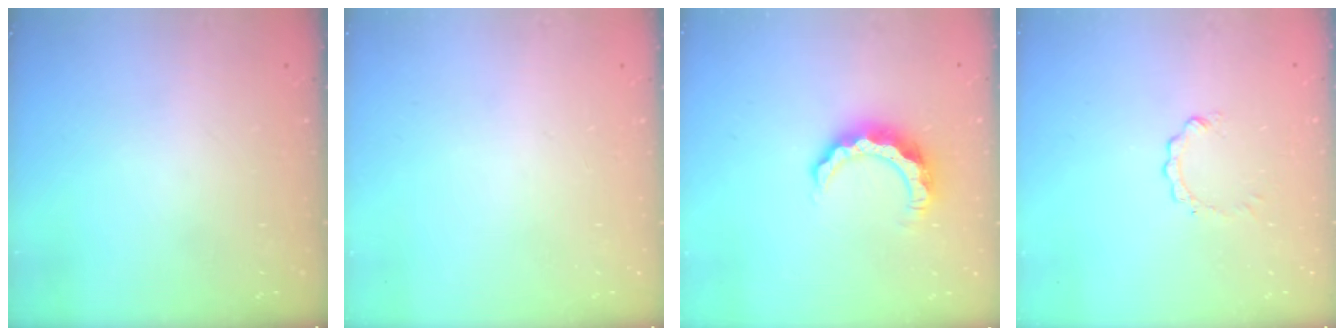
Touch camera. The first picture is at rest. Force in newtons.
{"total": 0.0}
{"total": 8.2, "press": 8.2, "slide": 0.7}
{"total": 0.0}